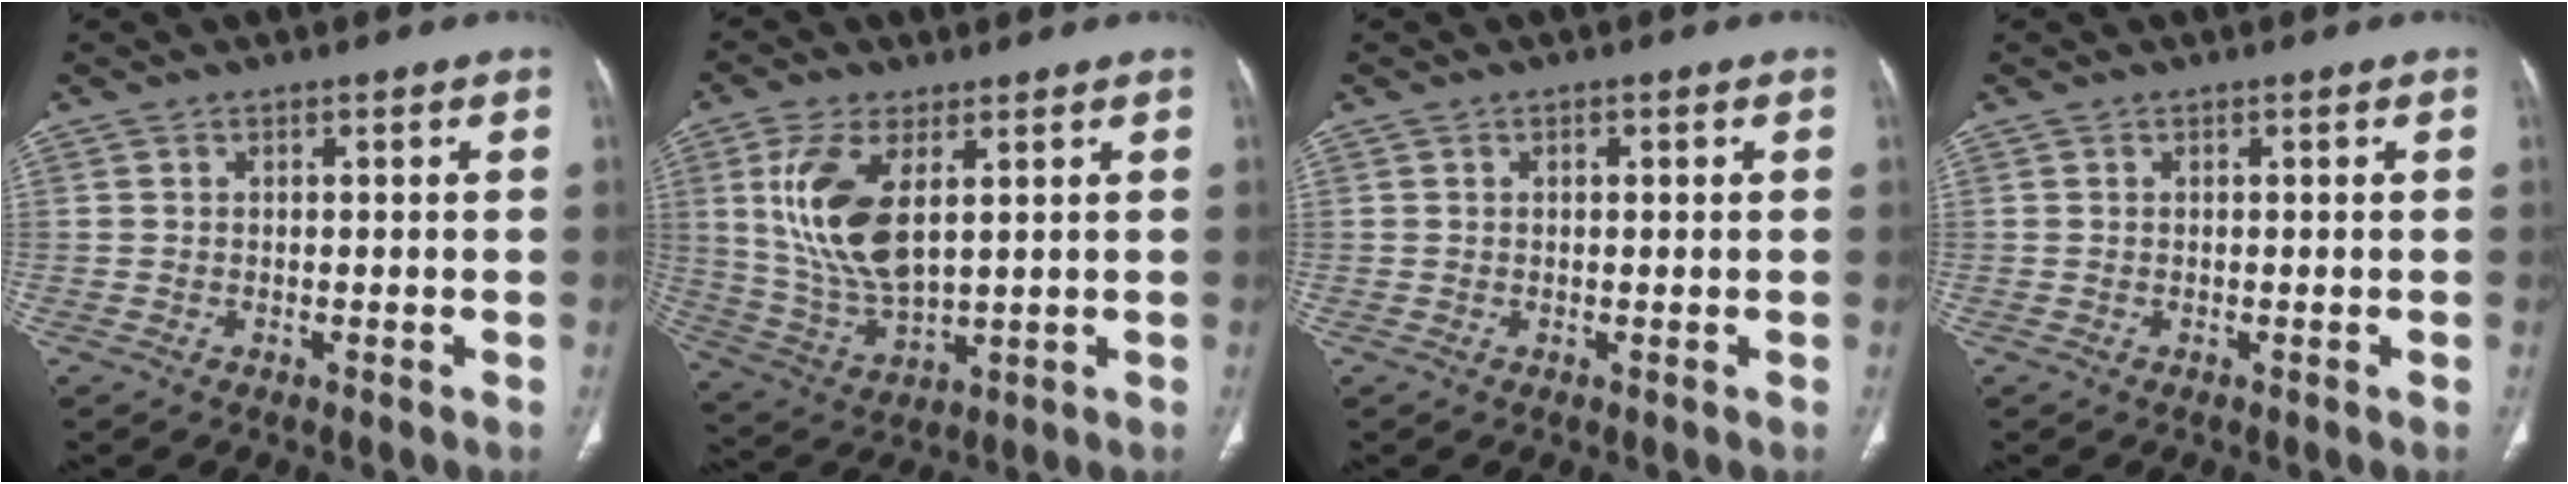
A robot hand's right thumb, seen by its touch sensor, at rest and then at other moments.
{"total": 13.9, "force": [4.0, 6.4, 11.7], "torque": [-0.246, -0.018, 0.091]}
{"total": 0.8, "force": [0.3, 0.4, 0.6], "torque": [-0.012, 0.002, 0.006]}
{"total": 0.0}